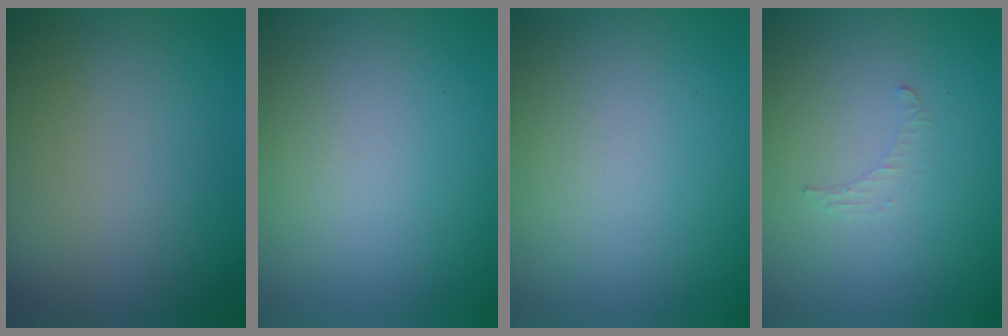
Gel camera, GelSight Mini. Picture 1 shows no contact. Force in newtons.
{"total": 0.0}
{"total": 0.0}
{"total": 0.8, "press": 0.8, "slide": 0.3}